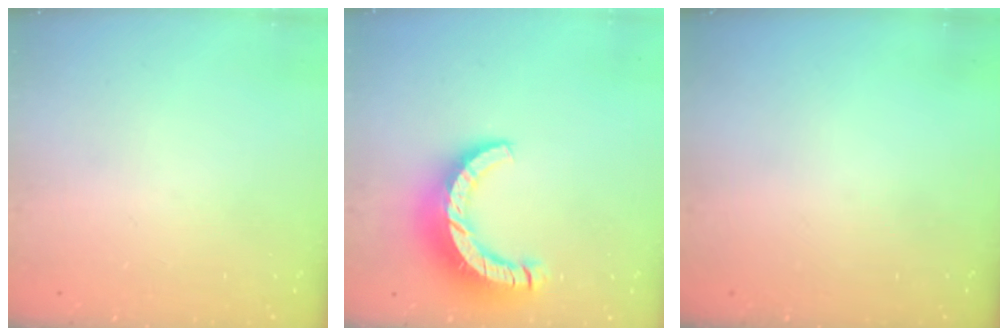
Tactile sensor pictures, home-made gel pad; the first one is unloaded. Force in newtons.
{"total": 12.2, "press": 12.1, "slide": 1.3}
{"total": 0.0}